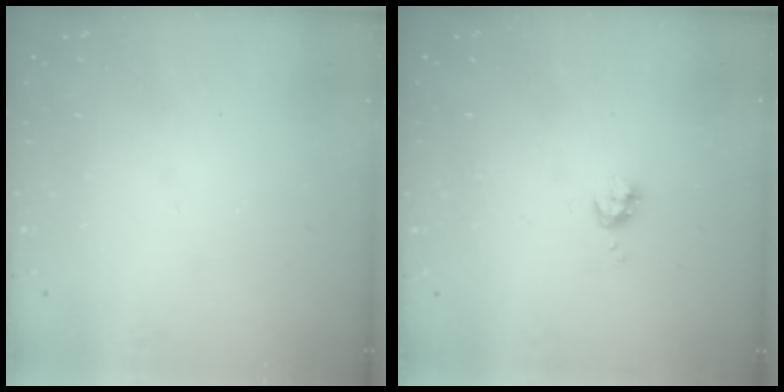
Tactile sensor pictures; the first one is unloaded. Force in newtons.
{"total": 5.4, "press": 5.3, "slide": 0.7}